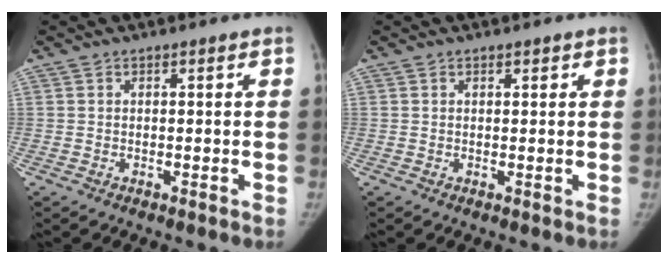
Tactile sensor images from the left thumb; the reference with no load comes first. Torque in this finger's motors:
{"motor_torque": [-0.24, -0.01, -0.06, 0.19, -0.03]}